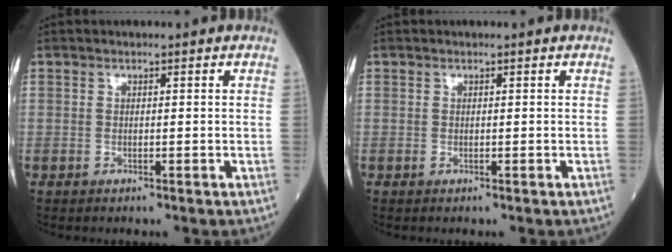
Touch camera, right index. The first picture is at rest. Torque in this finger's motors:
{"motor_torque": [0.00, 0.00, 0.00, 0.00]}